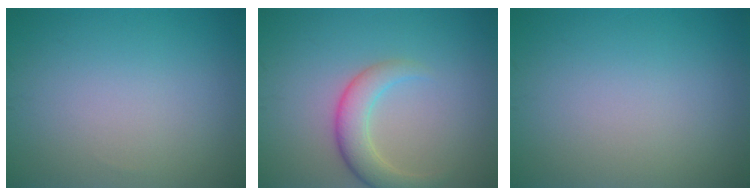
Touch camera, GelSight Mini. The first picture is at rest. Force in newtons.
{"total": 3.6, "press": 3.6, "slide": 0.3}
{"total": 0.0}